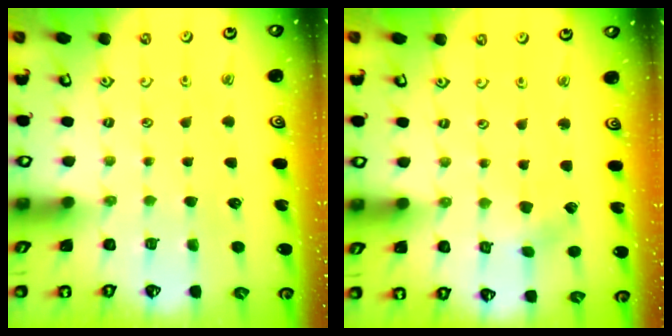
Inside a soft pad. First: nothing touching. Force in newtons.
{"total": 1.5, "press": 1.5, "slide": 0.2}